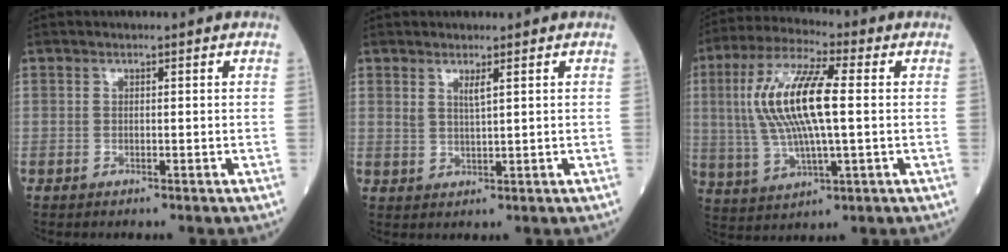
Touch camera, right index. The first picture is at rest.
{"total": 1.9, "force": [1.2, 0.0, 1.5], "torque": [-0.033, -0.005, 0.026]}
{"total": 14.0, "force": [1.5, 2.8, 13.7], "torque": [-0.289, 0.014, 0.029]}